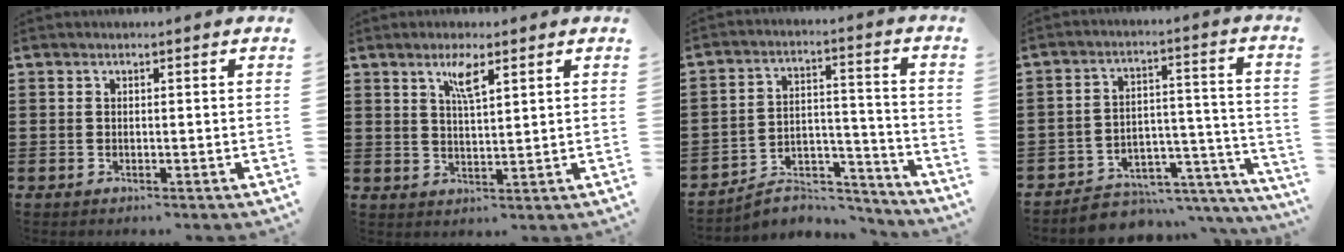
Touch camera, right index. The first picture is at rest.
{"total": 3.8, "force": [2.3, 0.7, 3.0], "torque": [-0.057, 0.002, 0.036]}
{"total": 5.7, "force": [-5.0, 2.2, 1.6], "torque": [-0.027, 0.014, -0.096]}
{"total": 3.9, "force": [-3.1, 2.2, 0.5], "torque": [-0.021, 0.001, -0.064]}